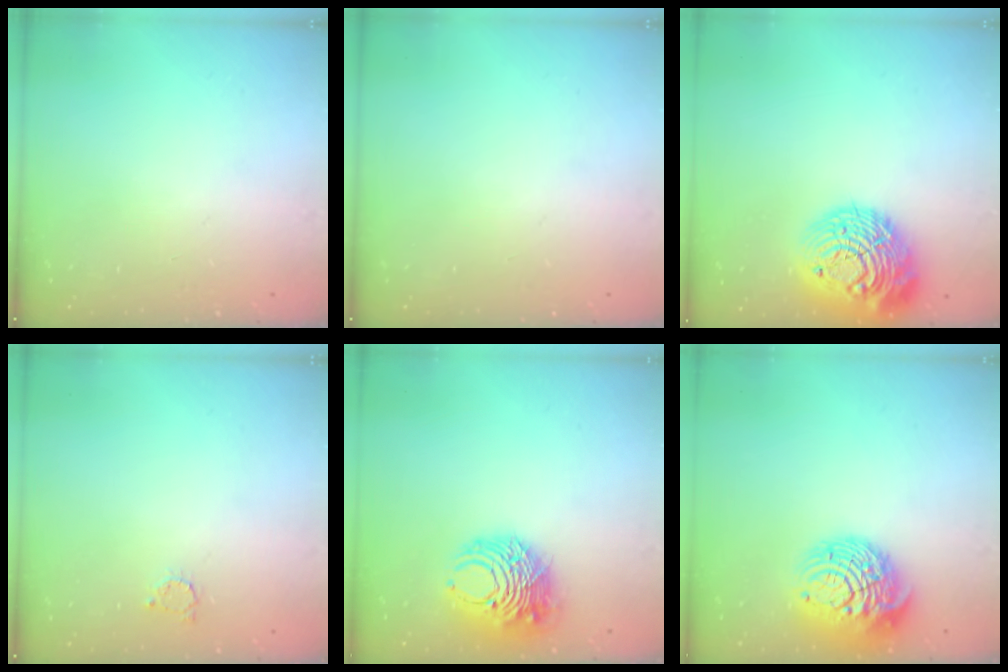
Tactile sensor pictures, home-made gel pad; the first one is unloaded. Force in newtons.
{"total": 0.0}
{"total": 19.5, "press": 19.5, "slide": 1.7}
{"total": 2.5, "press": 2.5, "slide": 0.4}
{"total": 9.9, "press": 9.8, "slide": 1.2}
{"total": 14.3, "press": 14.2, "slide": 1.4}